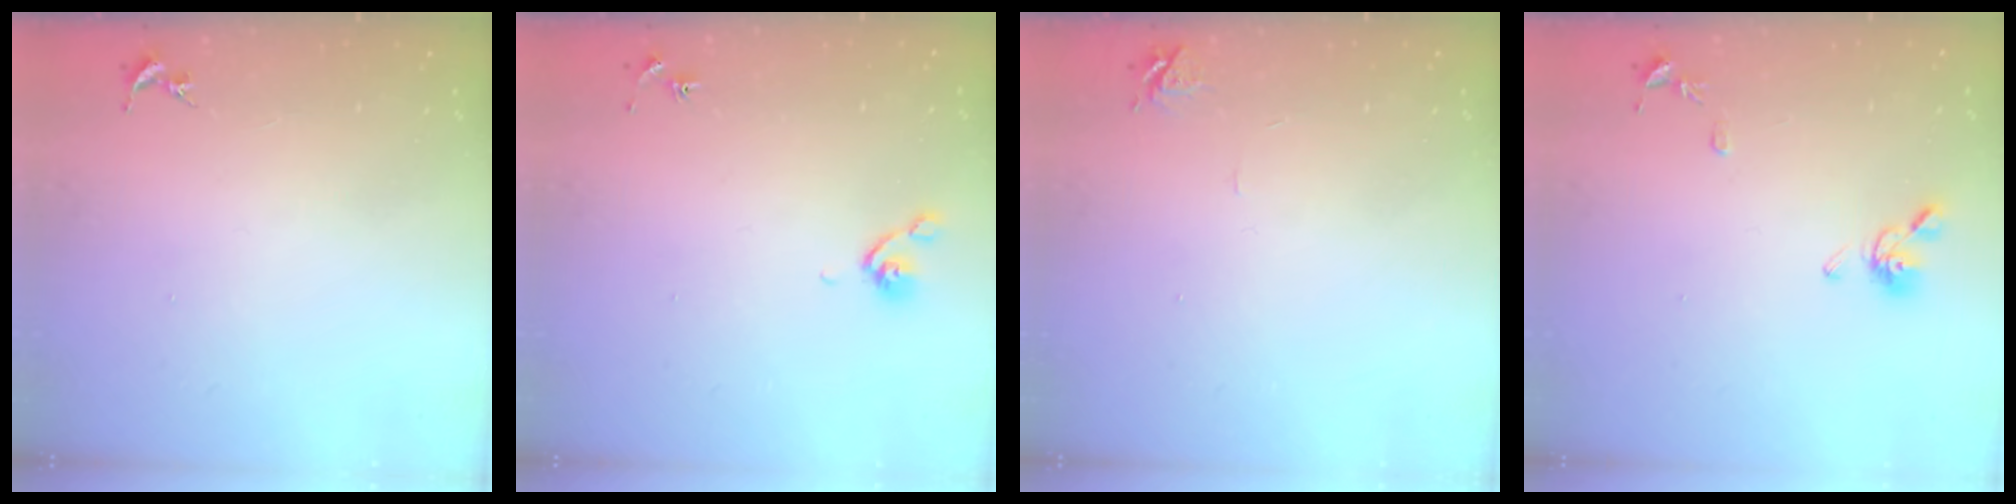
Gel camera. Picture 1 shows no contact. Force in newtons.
{"total": 4.8, "press": 4.7, "slide": 1.1}
{"total": 5.8, "press": 5.8, "slide": 0.7}
{"total": 9.4, "press": 9.4, "slide": 1.0}